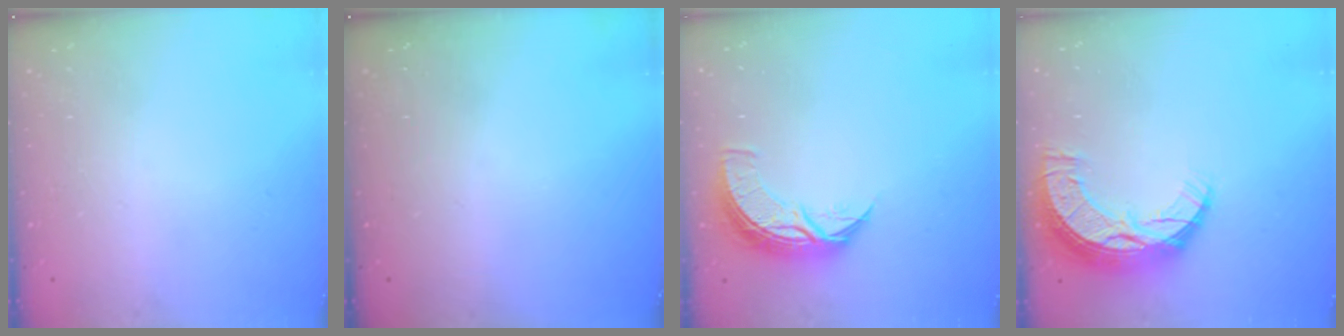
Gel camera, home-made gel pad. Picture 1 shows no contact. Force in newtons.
{"total": 0.0}
{"total": 8.2, "press": 8.2, "slide": 0.0}
{"total": 12.3, "press": 12.2, "slide": 0.9}